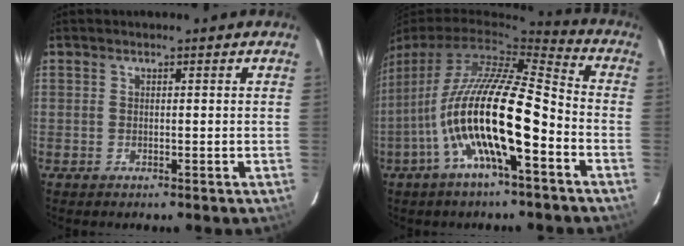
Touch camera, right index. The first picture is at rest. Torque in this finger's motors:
{"motor_torque": [1.29, -0.54, 1.05, 0.21]}